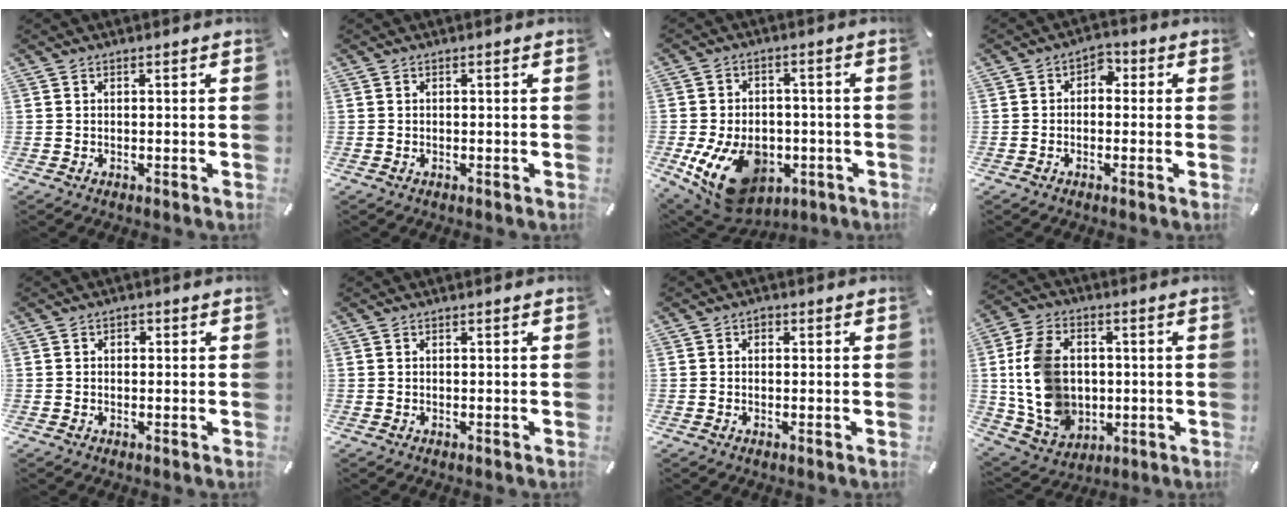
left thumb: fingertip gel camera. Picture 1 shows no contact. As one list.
[{"total": 0.0}, {"total": 16.1, "force": [-6.1, 10.9, 10.2], "torque": [-0.192, 0.029, -0.093]}, {"total": 3.4, "force": [-1.1, 2.7, 1.9], "torque": [-0.029, 0.015, -0.025]}, {"total": 1.2, "force": [-0.2, 1.1, 0.5], "torque": [-0.011, 0.006, -0.007]}, {"total": 0.0}, {"total": 1.1, "force": [0.0, 0.9, 0.5], "torque": [-0.011, 0.007, -0.003]}, {"total": 14.6, "force": [0.6, 11.7, 8.7], "torque": [-0.203, 0.010, 0.016]}]